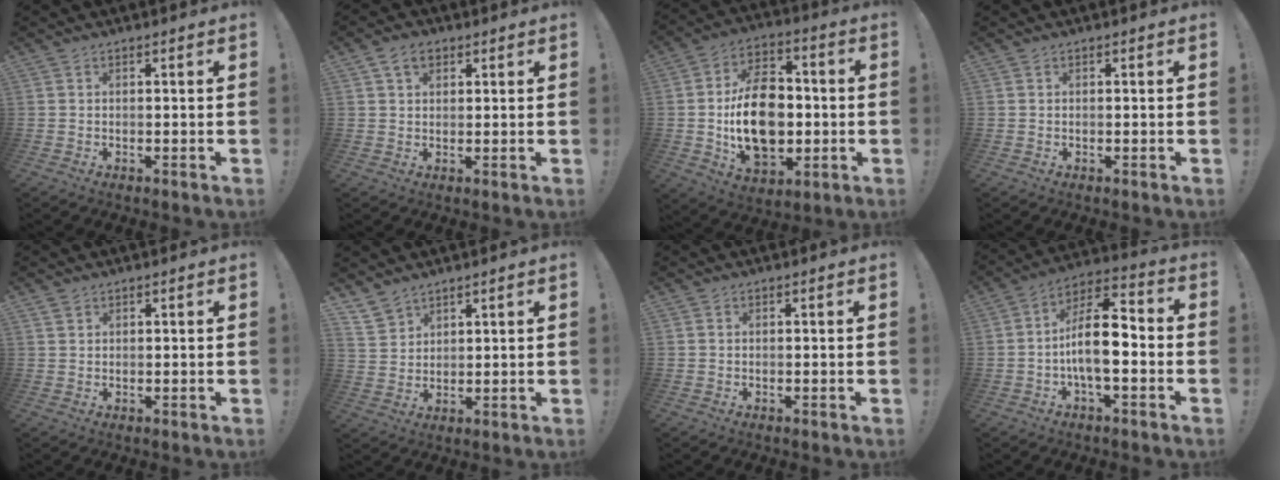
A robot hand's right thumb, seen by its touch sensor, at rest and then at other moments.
{"total": 5.0, "force": [2.5, 3.4, 2.8], "torque": [-0.053, 0.003, 0.048]}
{"total": 20.1, "force": [-1.6, 13.7, 14.7], "torque": [-0.262, 0.004, -0.026]}
{"total": 0.0}
{"total": 1.2, "force": [1.0, 0.7, 0.3], "torque": [-0.007, 0.000, 0.019]}
{"total": 5.9, "force": [4.9, 3.0, 1.1], "torque": [-0.024, -0.034, 0.096]}
{"total": 0.0}
{"total": 14.2, "force": [-2.6, 6.1, 12.6], "torque": [-0.226, 0.015, -0.046]}